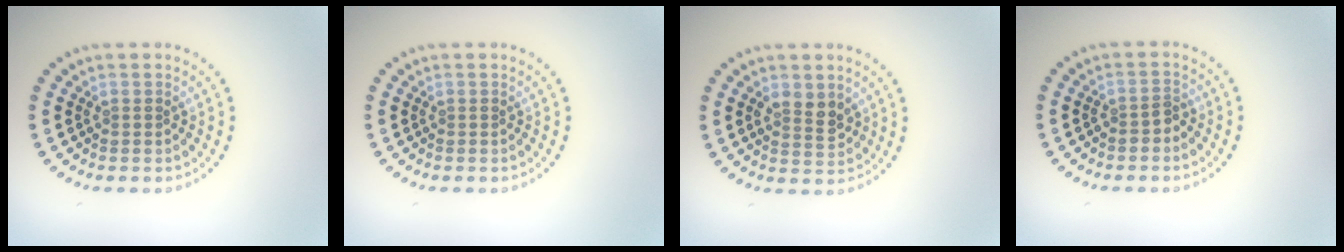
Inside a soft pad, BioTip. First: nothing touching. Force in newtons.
{"total": 0.0}
{"total": 2.4, "press": 2.3, "slide": 0.6}
{"total": 1.1, "press": 1.0, "slide": 0.4}